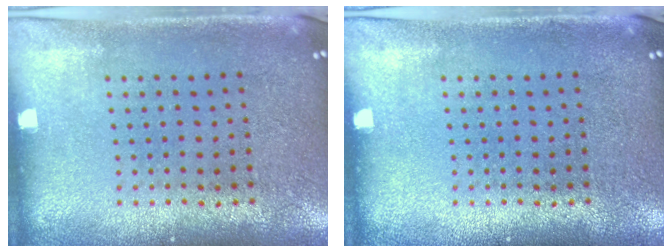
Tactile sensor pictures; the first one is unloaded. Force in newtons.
{"total": 0.0}